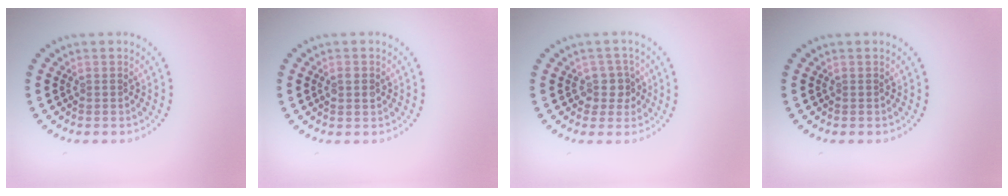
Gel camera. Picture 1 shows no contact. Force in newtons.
{"total": 1.0, "press": 1.0, "slide": 0.1}
{"total": 2.3, "press": 1.8, "slide": 1.5}
{"total": 0.0}